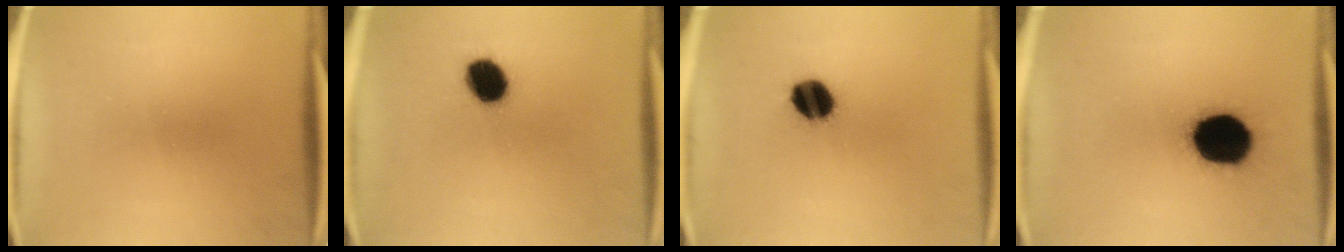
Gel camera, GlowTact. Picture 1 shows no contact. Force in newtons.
{"total": 8.8}
{"total": 9.4}
{"total": 17.8}